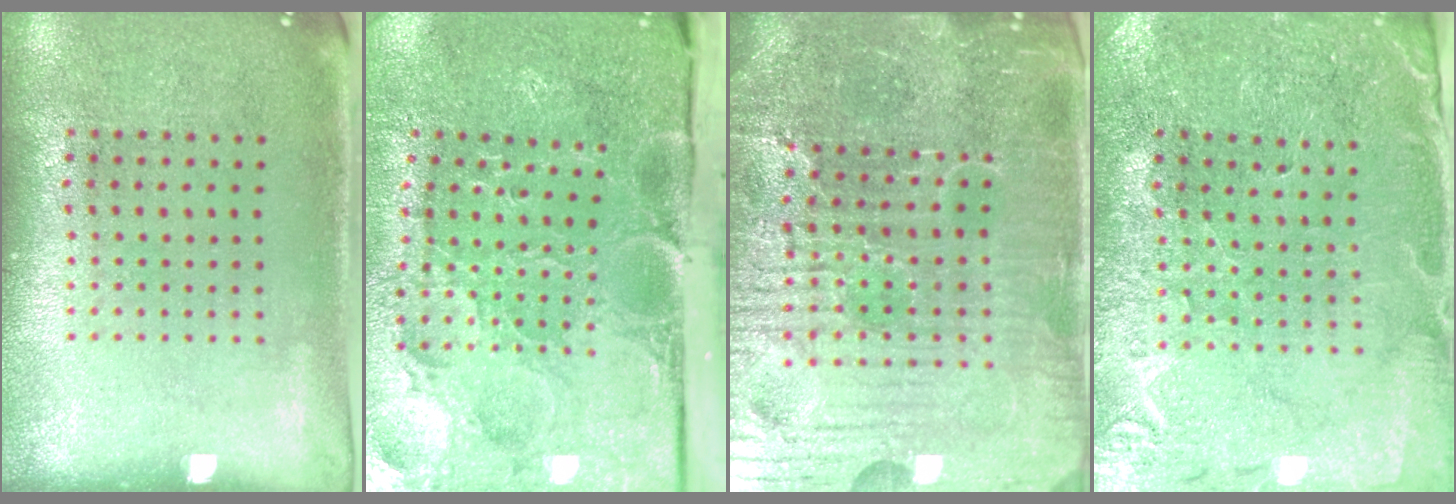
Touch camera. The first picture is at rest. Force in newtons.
{"total": 4.1, "press": 3.7, "slide": 1.7}
{"total": 6.5, "press": 5.9, "slide": 2.7}
{"total": 1.0, "press": 1.0, "slide": 0.2}